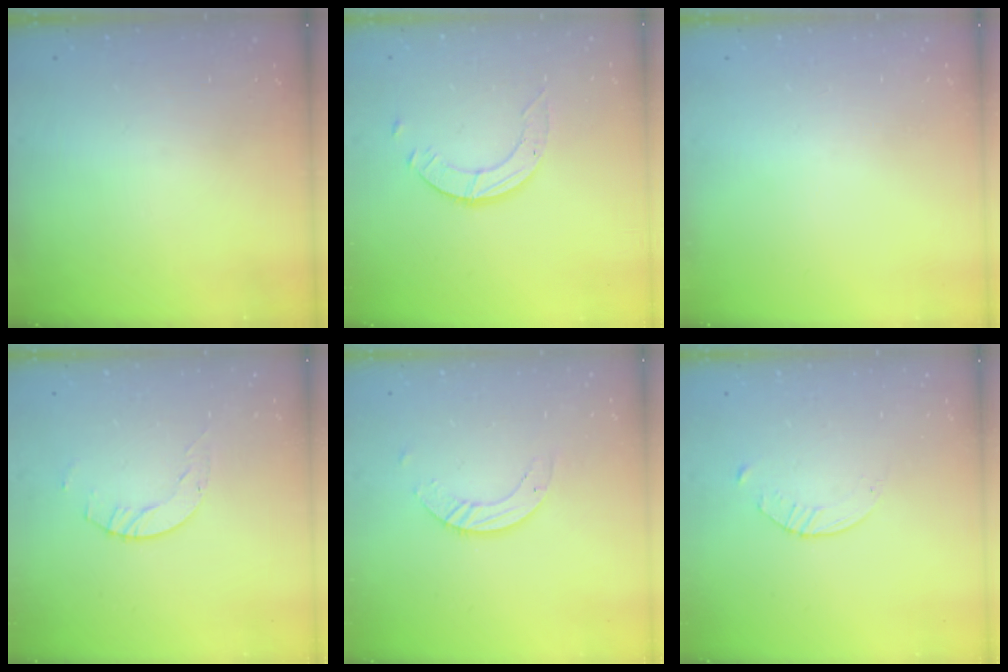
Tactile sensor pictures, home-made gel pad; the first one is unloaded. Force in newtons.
{"total": 3.6, "press": 3.5, "slide": 0.4}
{"total": 0.0}
{"total": 4.1, "press": 4.1, "slide": 0.2}
{"total": 4.2, "press": 4.2, "slide": 0.3}
{"total": 2.0, "press": 2.0, "slide": 0.3}